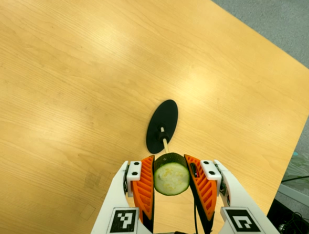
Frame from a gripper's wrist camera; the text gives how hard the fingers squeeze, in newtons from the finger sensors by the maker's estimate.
{"total": 13.4, "left": 12.5, "right": 14.4}